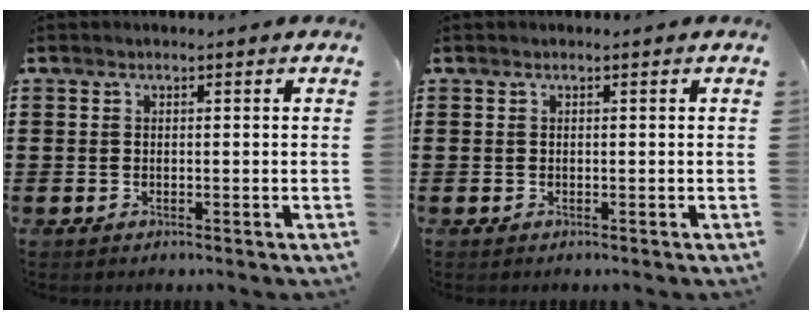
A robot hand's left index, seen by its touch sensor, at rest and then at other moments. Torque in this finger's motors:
{"motor_torque": [0.02, -0.02, 0.00, 0.00]}